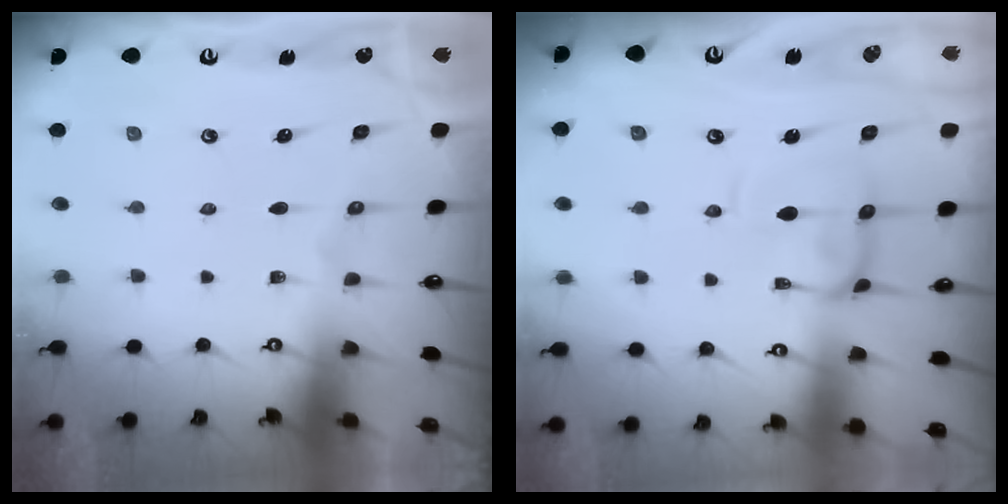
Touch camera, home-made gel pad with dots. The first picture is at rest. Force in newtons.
{"total": 5.6, "press": 5.5, "slide": 0.9}